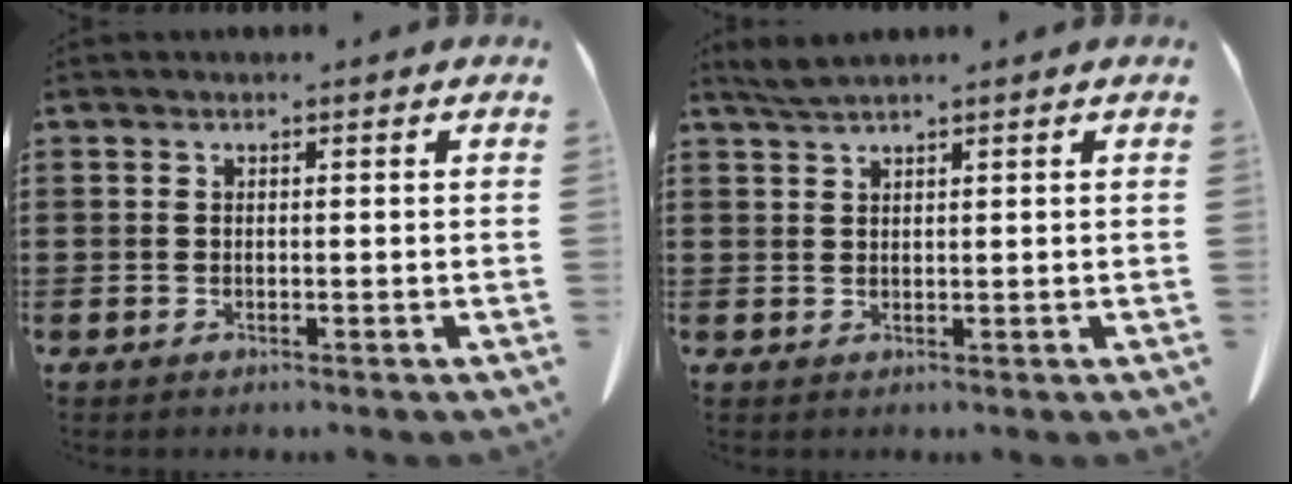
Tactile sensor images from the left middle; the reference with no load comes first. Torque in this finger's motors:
{"motor_torque": [0.54, 0.71, 0.14, 0.03]}